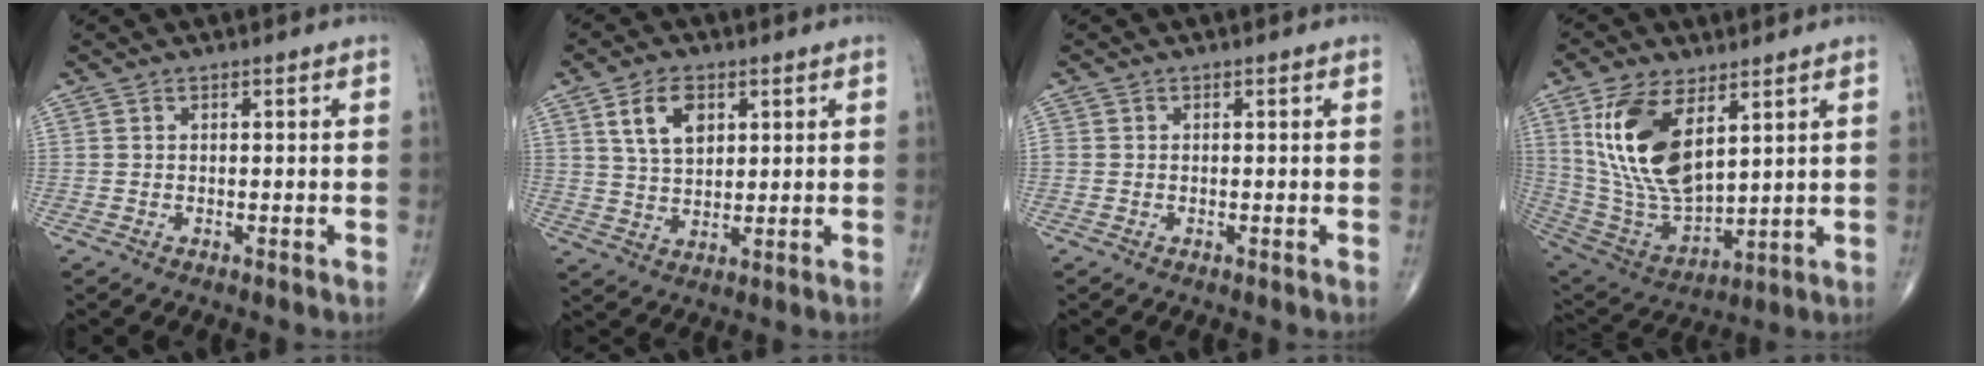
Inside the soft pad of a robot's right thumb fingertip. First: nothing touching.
{"total": 7.6, "force": [3.1, 4.6, 5.1], "torque": [-0.080, -0.013, 0.062]}
{"total": 0.6, "force": [0.0, 0.6, 0.2], "torque": [0.003, 0.002, -0.002]}
{"total": 18.3, "force": [6.9, 9.0, 14.4], "torque": [-0.268, -0.029, 0.145]}